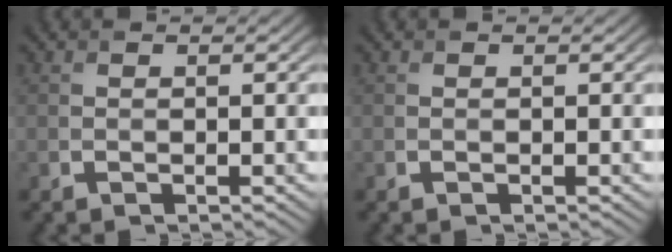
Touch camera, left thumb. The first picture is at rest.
{"total": 0.0}